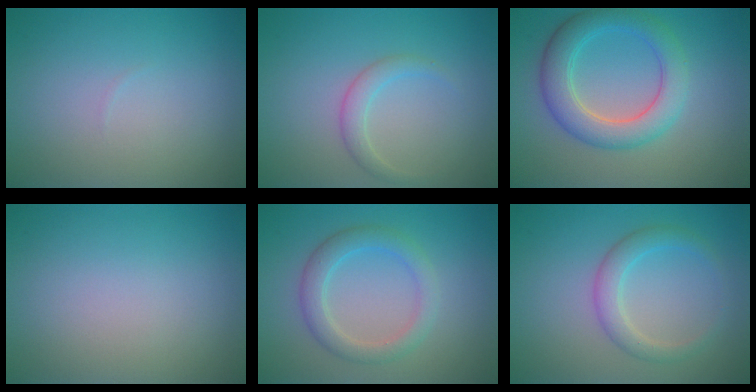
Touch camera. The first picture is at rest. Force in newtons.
{"total": 1.7, "press": 1.7, "slide": 0.1}
{"total": 5.1, "press": 5.1, "slide": 0.2}
{"total": 0.0}
{"total": 3.1, "press": 3.1, "slide": 0.2}
{"total": 2.6, "press": 2.6, "slide": 0.1}